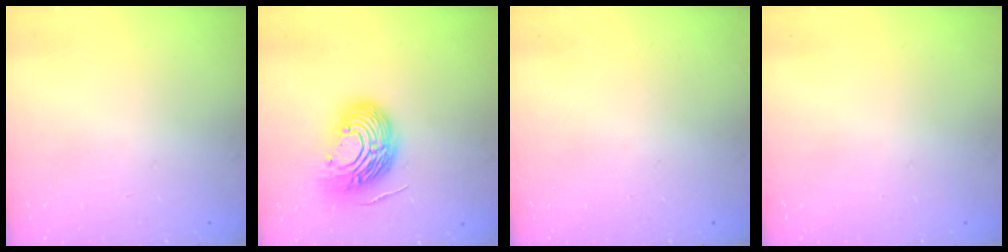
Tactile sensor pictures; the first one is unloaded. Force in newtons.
{"total": 15.3, "press": 15.1, "slide": 2.2}
{"total": 0.0}
{"total": 0.0}